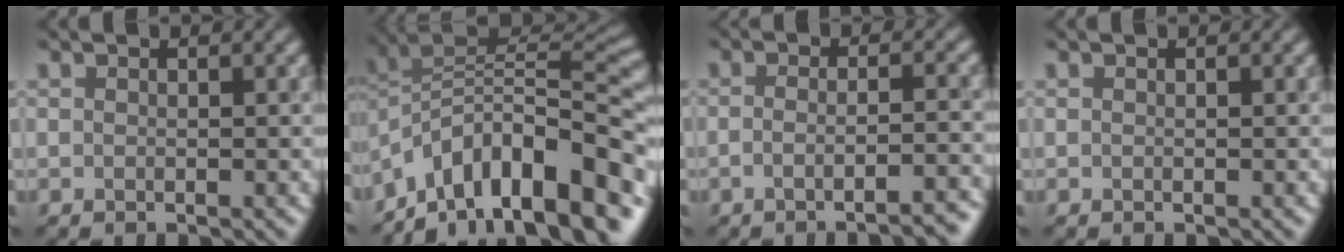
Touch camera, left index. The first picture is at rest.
{"total": 13.6, "force": [-8.4, 5.7, 9.0], "torque": [-0.159, 0.028, -0.131]}
{"total": 5.3, "force": [-3.5, 1.3, 3.8], "torque": [-0.030, 0.008, -0.026]}
{"total": 0.0}